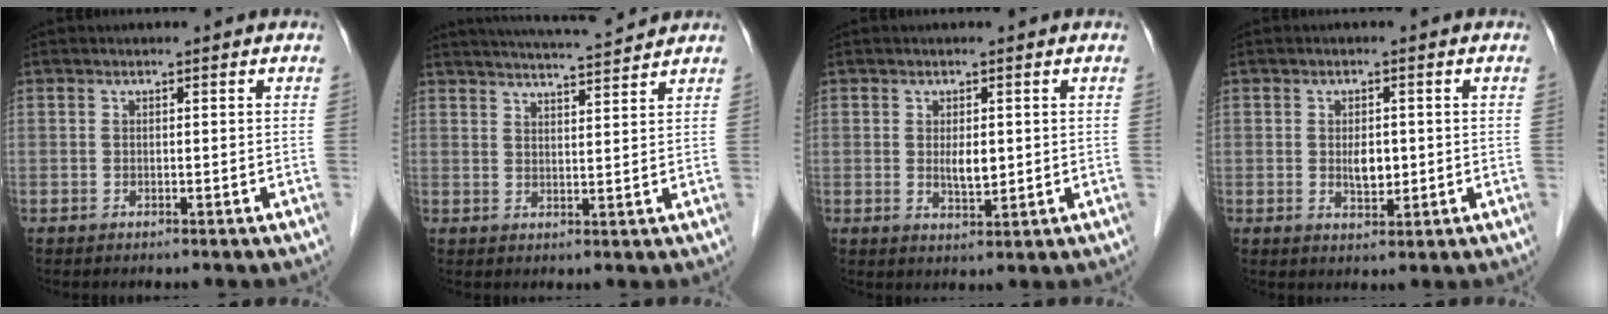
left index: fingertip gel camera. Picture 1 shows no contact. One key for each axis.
{"total": 9.0, "fx": 8.5, "fy": -0.3, "fz": 2.9, "tx": -0.052, "ty": 0.013, "tz": 0.121}
{"total": 2.9, "fx": 0.2, "fy": 1.2, "fz": 2.6, "tx": -0.046, "ty": -0.008, "tz": 0.007}
{"total": 3.0, "fx": -0.1, "fy": 1.6, "fz": 2.6, "tx": -0.045, "ty": -0.004, "tz": 0.002}